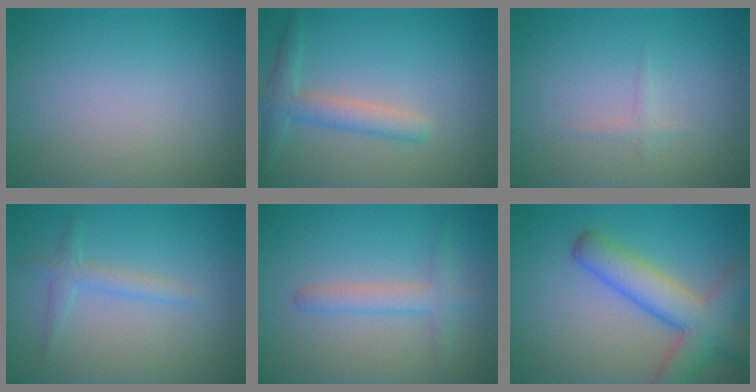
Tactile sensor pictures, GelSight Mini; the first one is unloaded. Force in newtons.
{"total": 2.8, "press": 2.8, "slide": 0.1}
{"total": 0.7, "press": 0.7, "slide": 0.0}
{"total": 1.8, "press": 1.7, "slide": 0.1}
{"total": 2.3, "press": 2.3, "slide": 0.2}
{"total": 7.2, "press": 7.2, "slide": 0.3}